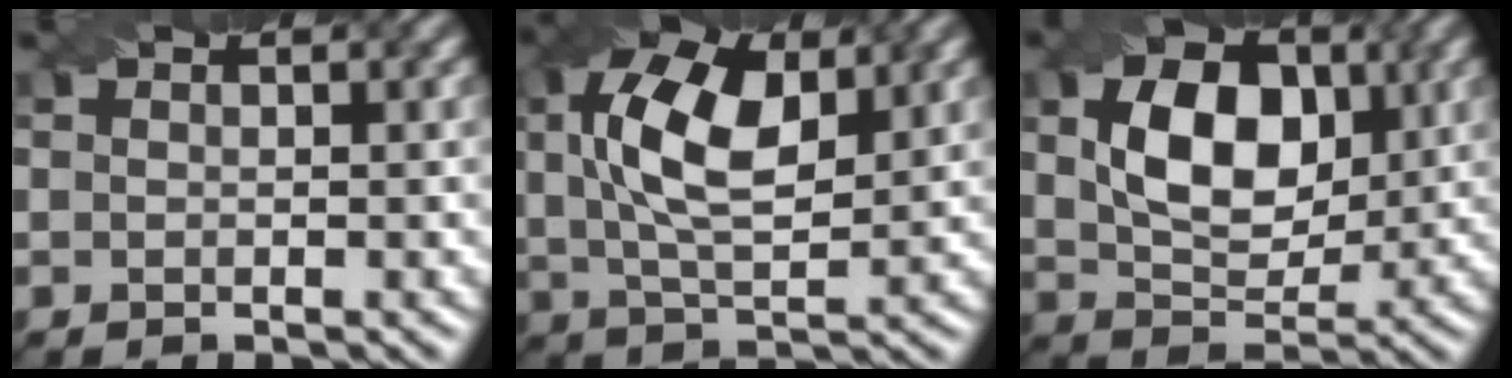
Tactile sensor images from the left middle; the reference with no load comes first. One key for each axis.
{"total": 8.9, "fx": 2.5, "fy": 4.4, "fz": 7.3, "tx": -0.152, "ty": 0.014, "tz": 0.042}
{"total": 7.4, "fx": 1.7, "fy": 4.8, "fz": 5.5, "tx": -0.099, "ty": 0.002, "tz": 0.030}